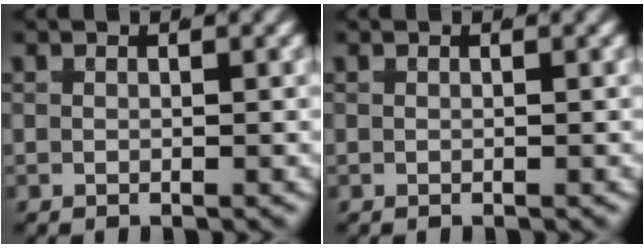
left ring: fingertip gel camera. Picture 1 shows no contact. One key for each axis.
{"total": 0.0}